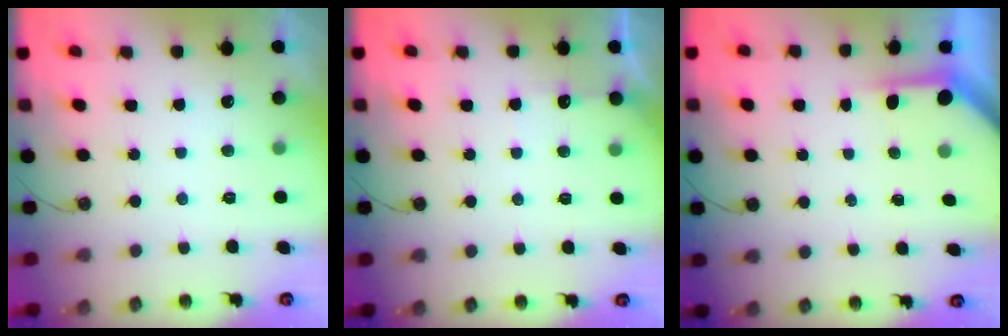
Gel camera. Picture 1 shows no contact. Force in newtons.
{"total": 2.8, "press": 2.8, "slide": 0.4}
{"total": 3.6, "press": 3.6, "slide": 0.3}